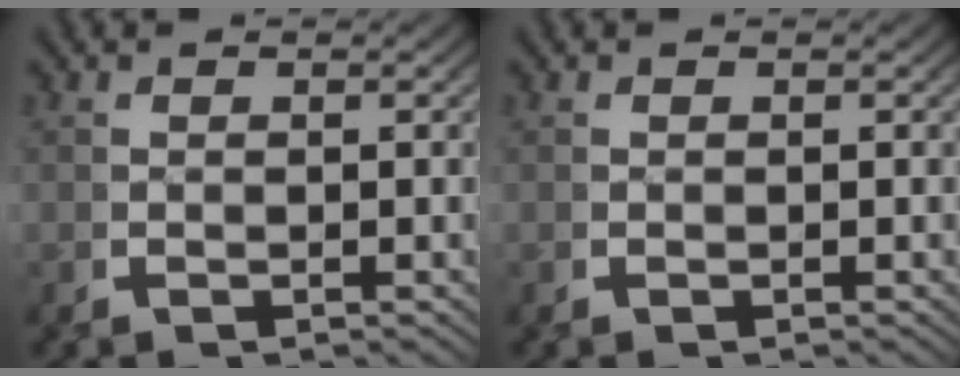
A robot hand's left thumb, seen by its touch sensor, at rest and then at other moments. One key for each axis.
{"total": 0.0}